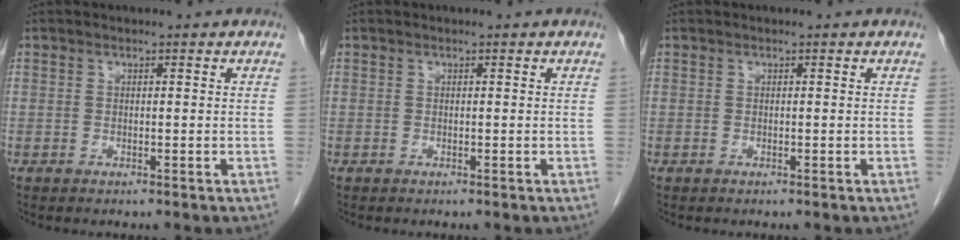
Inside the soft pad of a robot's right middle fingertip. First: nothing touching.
{"total": 0.0}
{"total": 0.0}